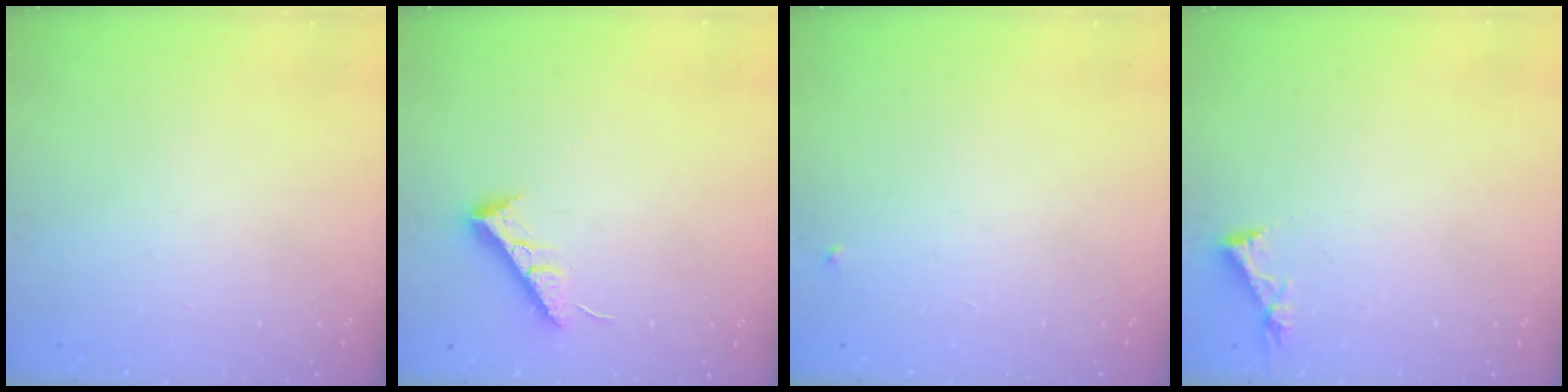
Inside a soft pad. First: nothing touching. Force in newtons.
{"total": 7.3, "press": 7.3, "slide": 0.6}
{"total": 2.1, "press": 2.1, "slide": 0.1}
{"total": 3.8, "press": 3.7, "slide": 0.4}